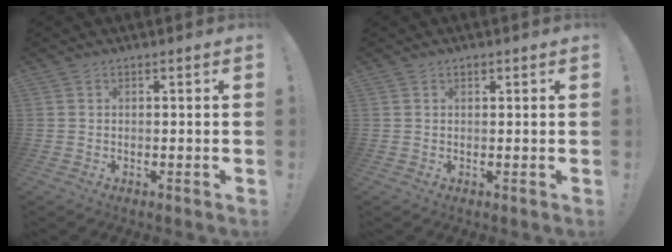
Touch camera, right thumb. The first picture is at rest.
{"total": 0.7, "force": [0.3, 0.6, 0.2], "torque": [0.004, -0.002, 0.005]}